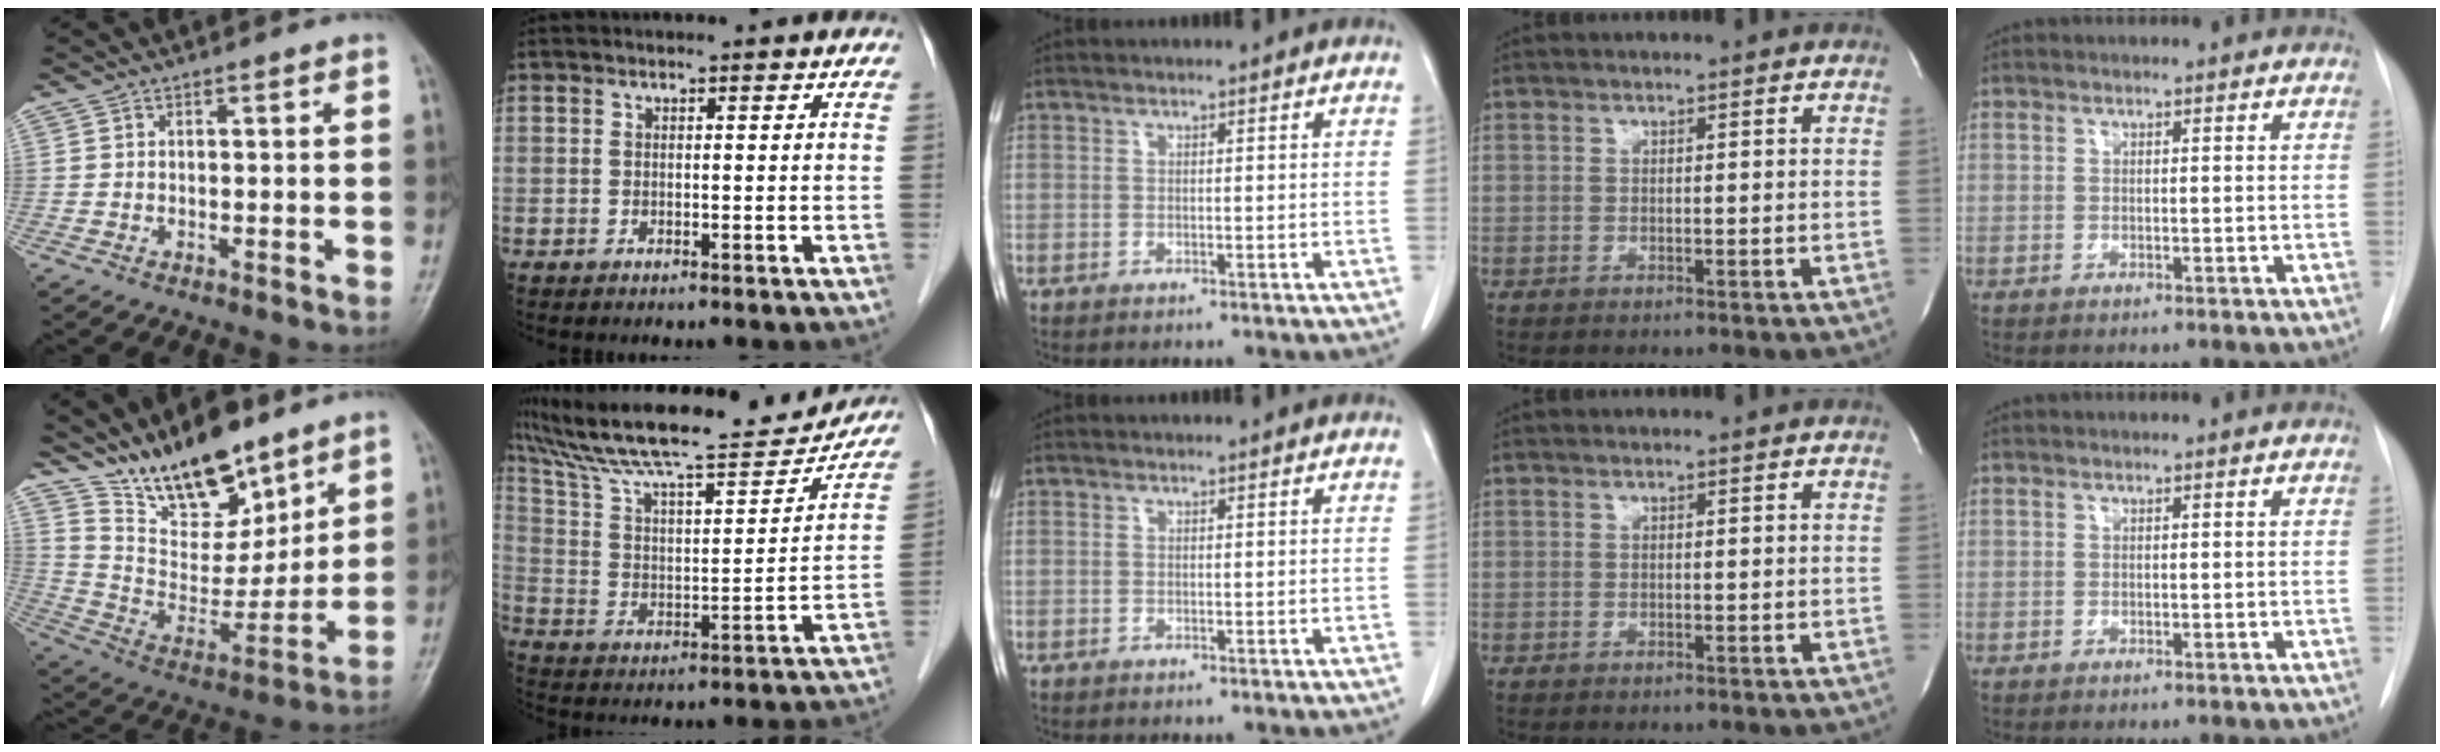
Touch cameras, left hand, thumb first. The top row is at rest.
{"thumb": {"total": 18.2, "force": [13.8, 7.7, 9.0], "torque": [-0.098, -0.081, 0.251]}, "index": {"total": 22.3, "force": [19.9, 2.5, 9.8], "torque": [-0.180, 0.011, 0.312]}}